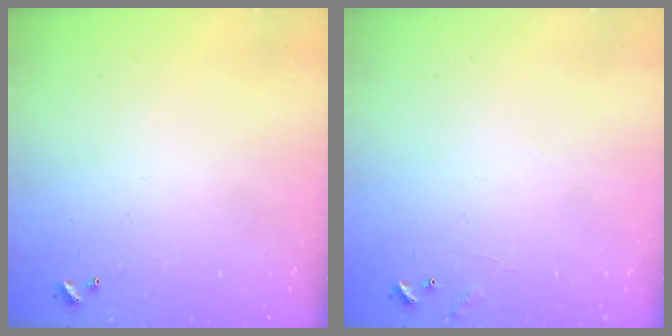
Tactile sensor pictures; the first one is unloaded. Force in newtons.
{"total": 6.9, "press": 6.9, "slide": 0.4}